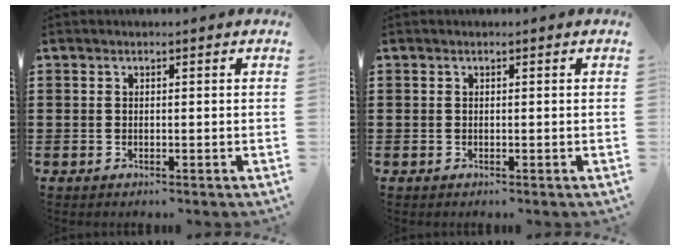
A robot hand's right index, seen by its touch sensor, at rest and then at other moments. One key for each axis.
{"total": 0.0}